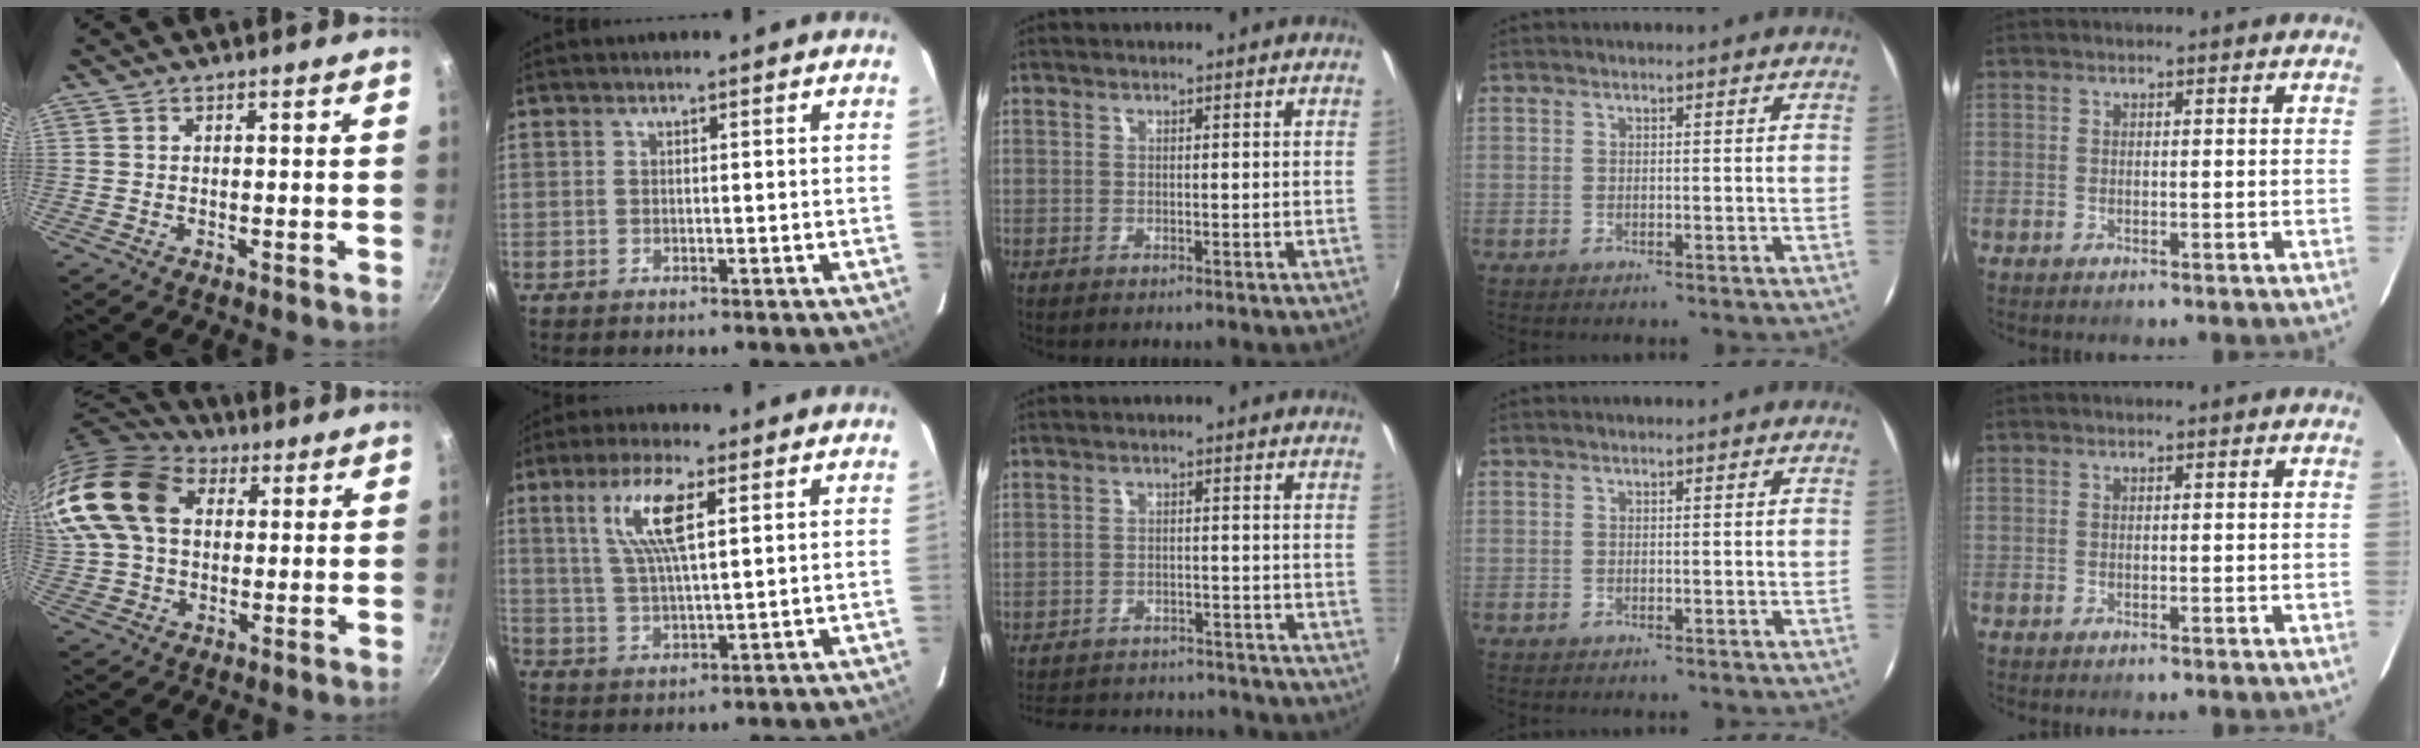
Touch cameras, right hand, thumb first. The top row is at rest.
{"thumb": {"total": 19.6, "force": [5.0, 13.9, 13.0], "torque": [-0.262, 0.021, 0.081]}, "index": {"total": 9.5, "force": [3.7, 2.2, 8.5], "torque": [-0.168, 0.007, 0.075]}, "middle": {"total": 19.5, "force": [-17.0, 6.8, 6.6], "torque": [-0.147, 0.024, -0.214]}}